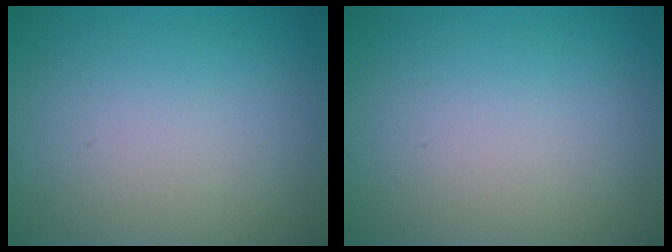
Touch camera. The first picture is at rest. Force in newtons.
{"total": 0.0}